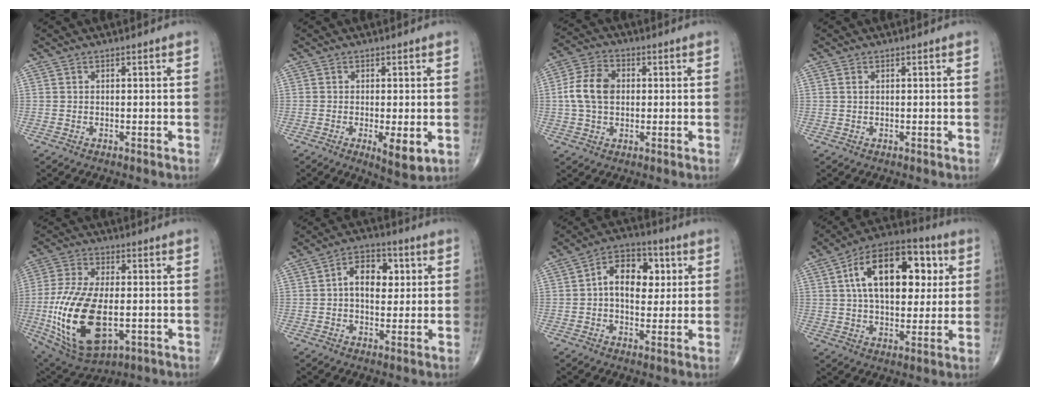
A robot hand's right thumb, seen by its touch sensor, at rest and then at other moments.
{"total": 5.3, "force": [-1.3, 1.7, 4.9], "torque": [-0.080, -0.017, -0.019]}
{"total": 8.9, "force": [0.5, 6.3, 6.3], "torque": [-0.115, 0.016, 0.005]}
{"total": 0.8, "force": [0.3, 0.4, 0.6], "torque": [-0.012, 0.007, 0.008]}
{"total": 21.1, "force": [-3.8, 10.6, 17.9], "torque": [-0.370, -0.009, -0.050]}
{"total": 8.8, "force": [1.4, 5.7, 6.5], "torque": [-0.075, 0.013, 0.017]}
{"total": 11.4, "force": [1.8, 7.5, 8.4], "torque": [-0.096, 0.016, 0.021]}
{"total": 20.7, "force": [5.2, 11.7, 16.2], "torque": [-0.221, 0.014, 0.075]}